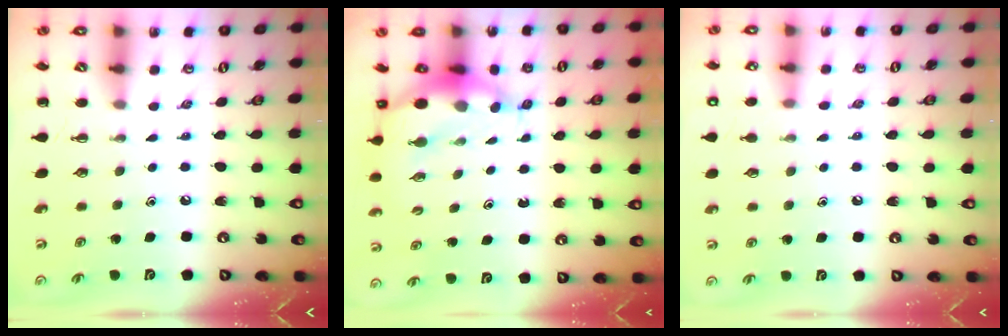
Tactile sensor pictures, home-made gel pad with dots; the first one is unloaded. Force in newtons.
{"total": 6.8, "press": 6.6, "slide": 1.8}
{"total": 7.3, "press": 7.0, "slide": 2.0}